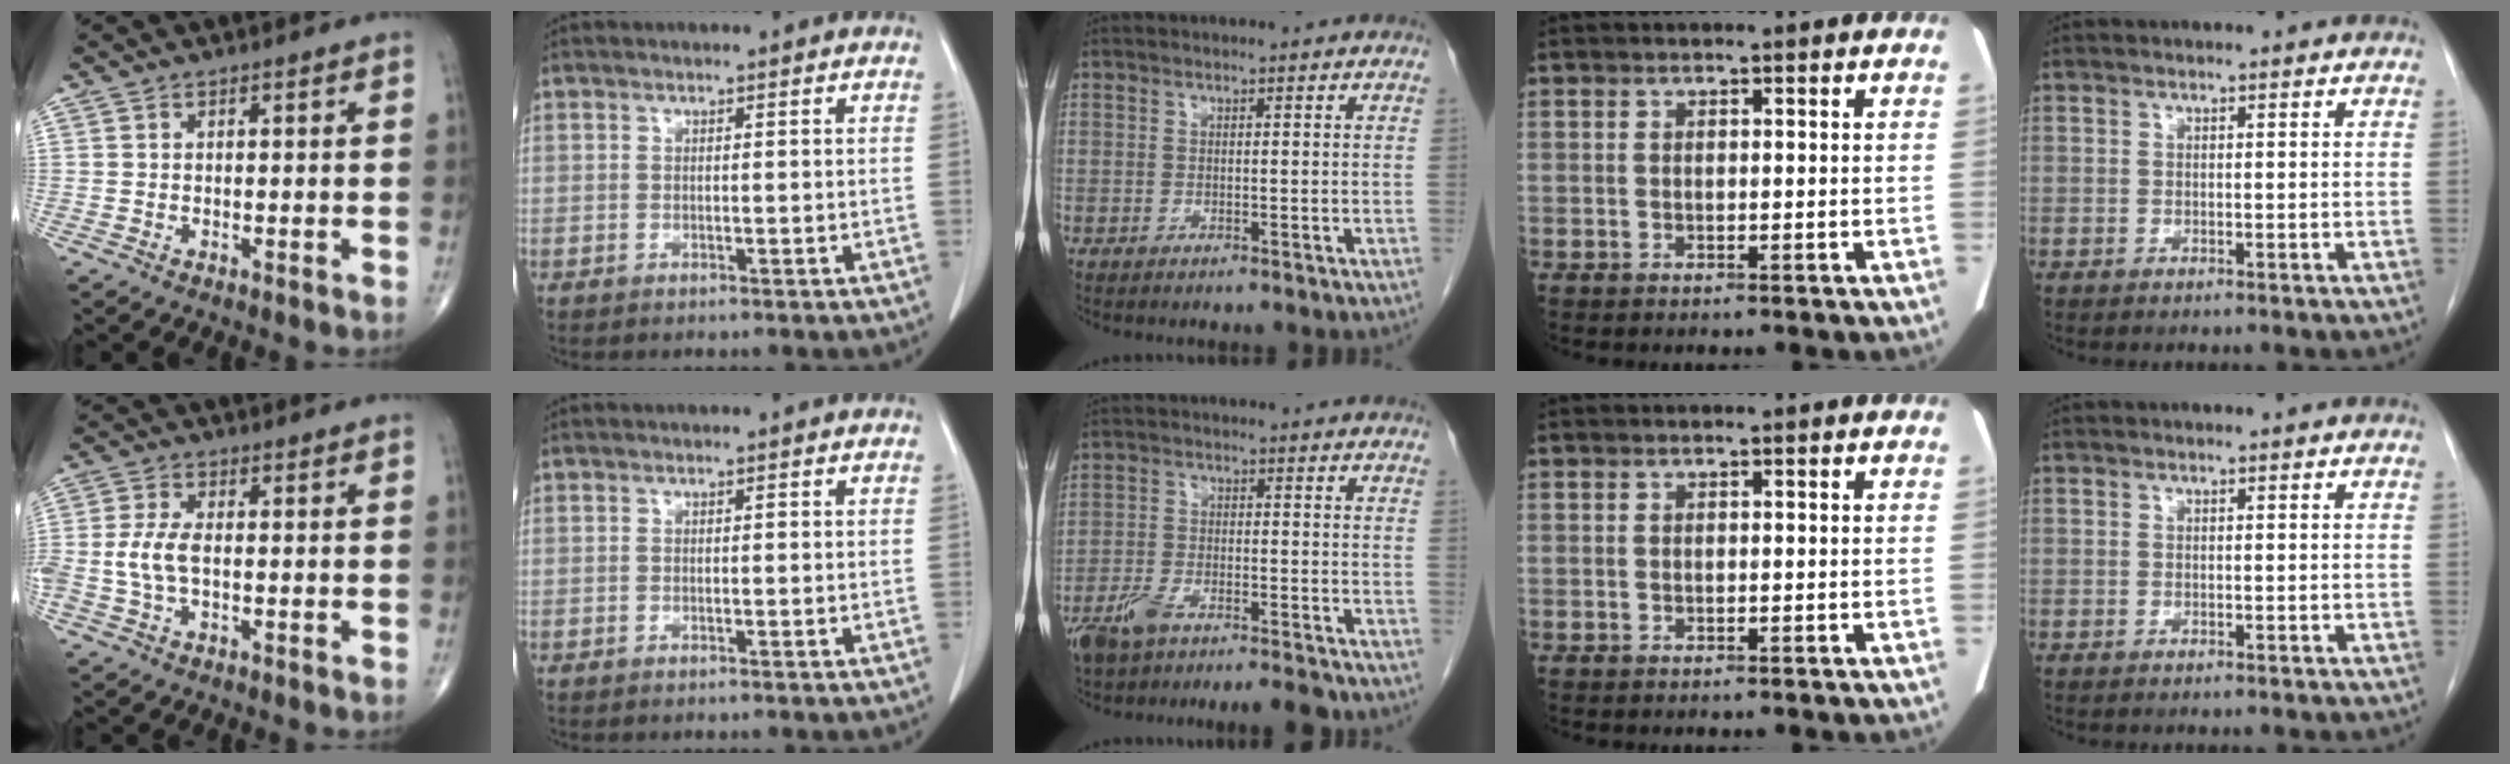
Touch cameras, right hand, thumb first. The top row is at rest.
{"thumb": {"total": 5.3, "force": [-0.7, 2.7, 4.5], "torque": [-0.112, 0.010, -0.015]}, "middle": {"total": 8.9, "force": [-7.2, 2.2, 4.8], "torque": [-0.088, -0.004, -0.122]}}